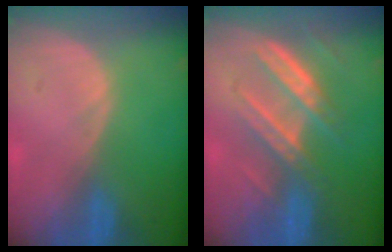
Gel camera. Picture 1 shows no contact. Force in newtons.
{"total": 7.6, "press": 6.9, "slide": 3.3}